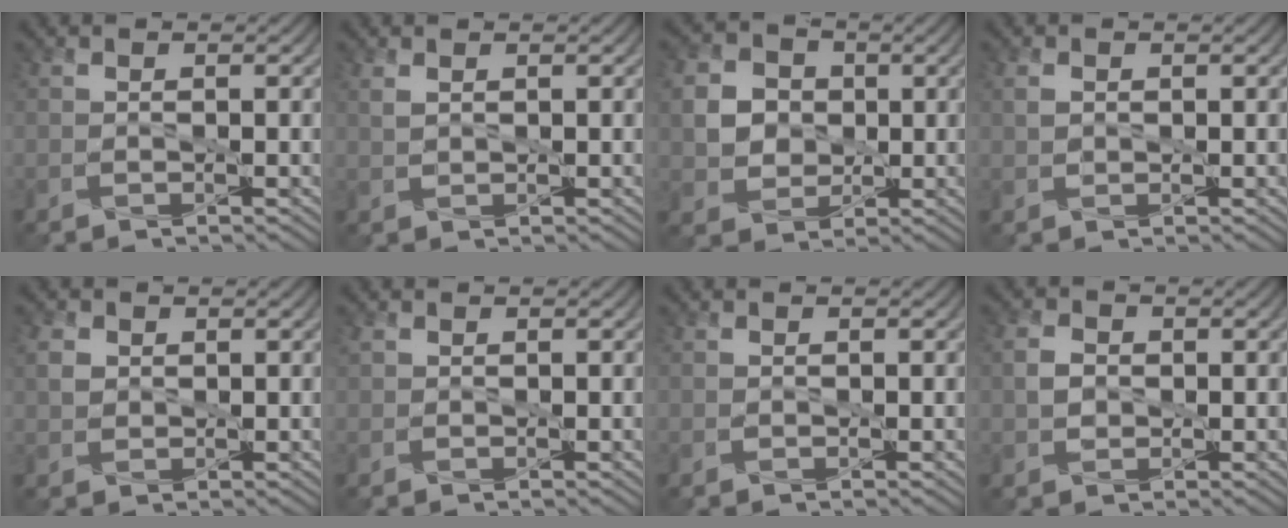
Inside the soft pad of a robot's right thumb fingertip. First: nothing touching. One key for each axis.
{"total": 1.4, "fx": 0.7, "fy": 0.8, "fz": 0.9, "tx": -0.027, "ty": 0.000, "tz": 0.016}
{"total": 6.4, "fx": 0.3, "fy": 5.7, "fz": 2.8, "tx": -0.099, "ty": 0.008, "tz": 0.002}
{"total": 1.6, "fx": 0.3, "fy": 1.3, "fz": 1.0, "tx": -0.029, "ty": 0.001, "tz": 0.004}
{"total": 2.6, "fx": 0.7, "fy": 2.1, "fz": 1.3, "tx": -0.042, "ty": 0.002, "tz": 0.013}
{"total": 0.8, "fx": 0.5, "fy": 0.6, "fz": 0.3, "tx": -0.010, "ty": 0.004, "tz": 0.012}
{"total": 0.0}
{"total": 2.6, "fx": -0.1, "fy": 2.2, "fz": 1.5, "tx": -0.037, "ty": 0.003, "tz": -0.009}